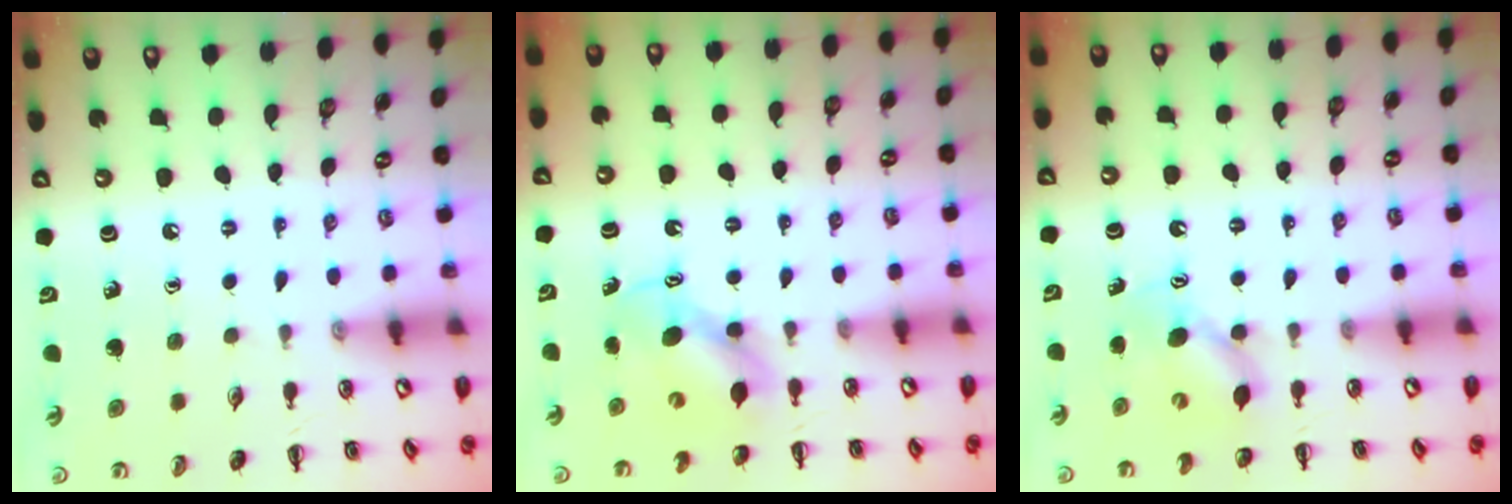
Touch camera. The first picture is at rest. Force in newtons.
{"total": 6.6, "press": 6.6, "slide": 0.7}
{"total": 5.7, "press": 5.7, "slide": 0.5}